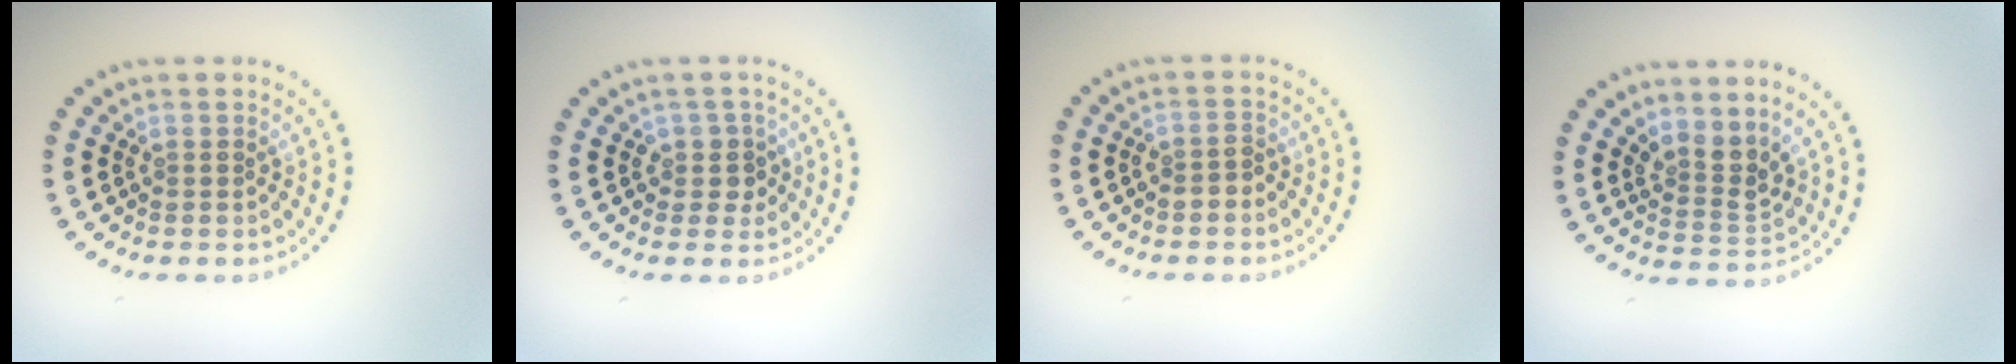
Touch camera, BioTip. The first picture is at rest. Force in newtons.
{"total": 1.9, "press": 1.6, "slide": 0.9}
{"total": 1.4, "press": 1.3, "slide": 0.6}
{"total": 2.6, "press": 2.0, "slide": 1.7}